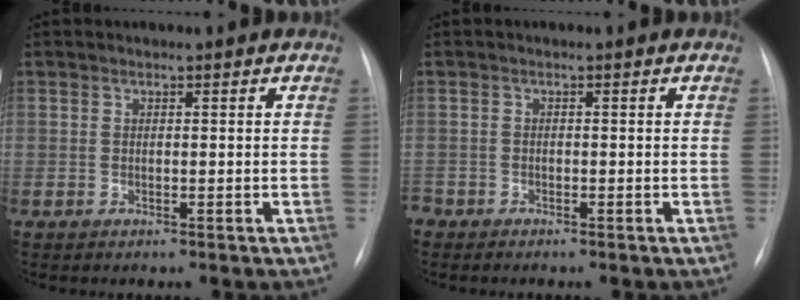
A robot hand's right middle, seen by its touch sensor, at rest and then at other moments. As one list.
[{"total": 1.5, "force": [-1.4, 0.7, 0.1], "torque": [-0.002, 0.000, -0.022]}]